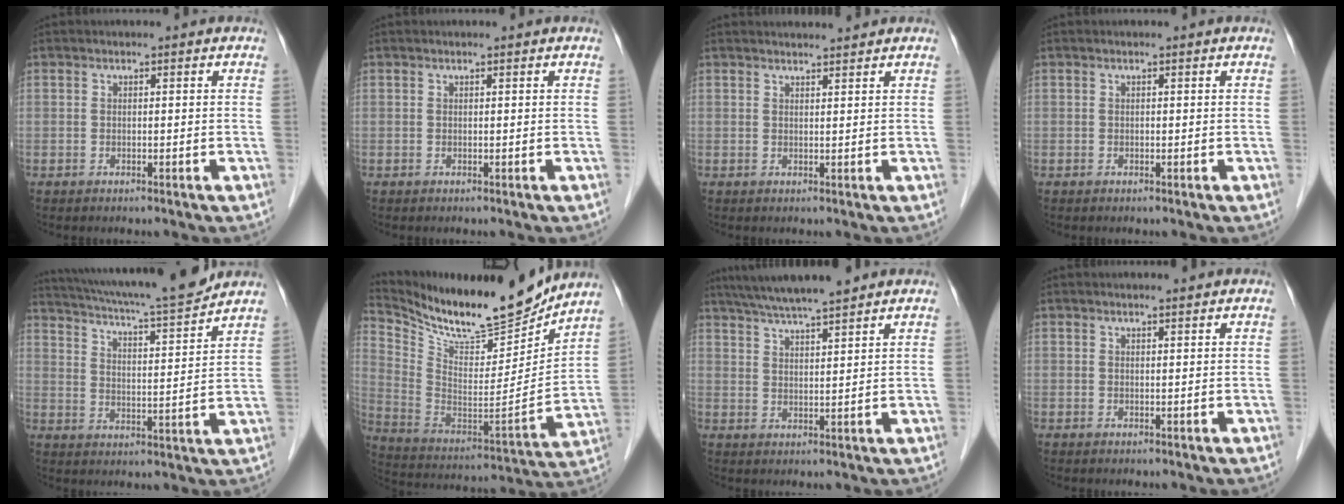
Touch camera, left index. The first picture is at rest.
{"total": 0.0}
{"total": 3.1, "force": [3.1, 0.1, 0.5], "torque": [-0.009, 0.012, 0.043]}
{"total": 0.0}
{"total": 16.4, "force": [15.0, -0.3, 6.7], "torque": [-0.120, -0.009, 0.223]}
{"total": 21.1, "force": [19.0, 3.0, 8.7], "torque": [-0.169, -0.033, 0.315]}
{"total": 9.5, "force": [8.2, 0.1, 4.7], "torque": [-0.080, 0.022, 0.129]}
{"total": 1.1, "force": [1.0, -0.1, 0.4], "torque": [-0.009, 0.002, 0.018]}